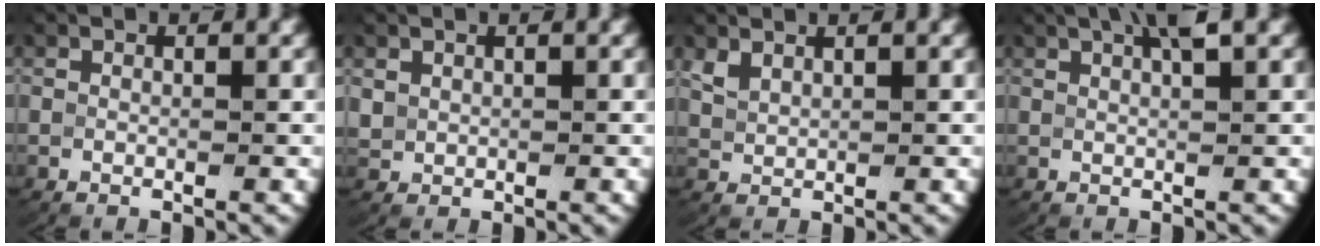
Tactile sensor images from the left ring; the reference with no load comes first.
{"total": 1.2, "force": [0.3, 1.1, 0.5], "torque": [-0.022, -0.001, 0.014]}
{"total": 1.6, "force": [0.9, 1.1, 0.8], "torque": [-0.029, -0.002, 0.030]}
{"total": 3.5, "force": [2.4, 0.6, 2.5], "torque": [-0.043, 0.011, 0.039]}